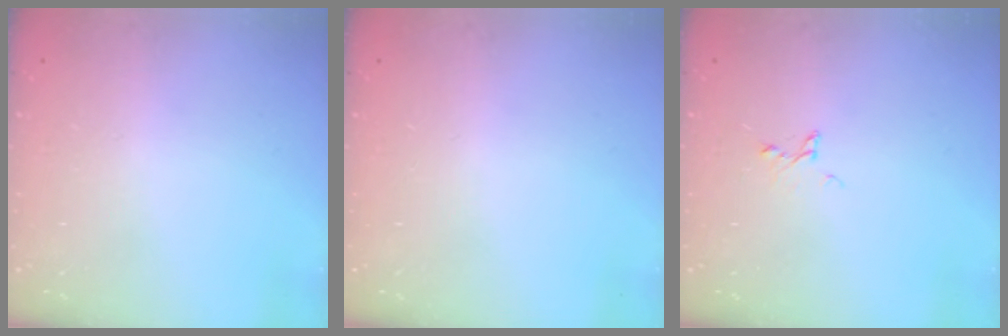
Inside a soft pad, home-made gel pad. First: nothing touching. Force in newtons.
{"total": 0.0}
{"total": 3.1, "press": 3.1, "slide": 0.4}